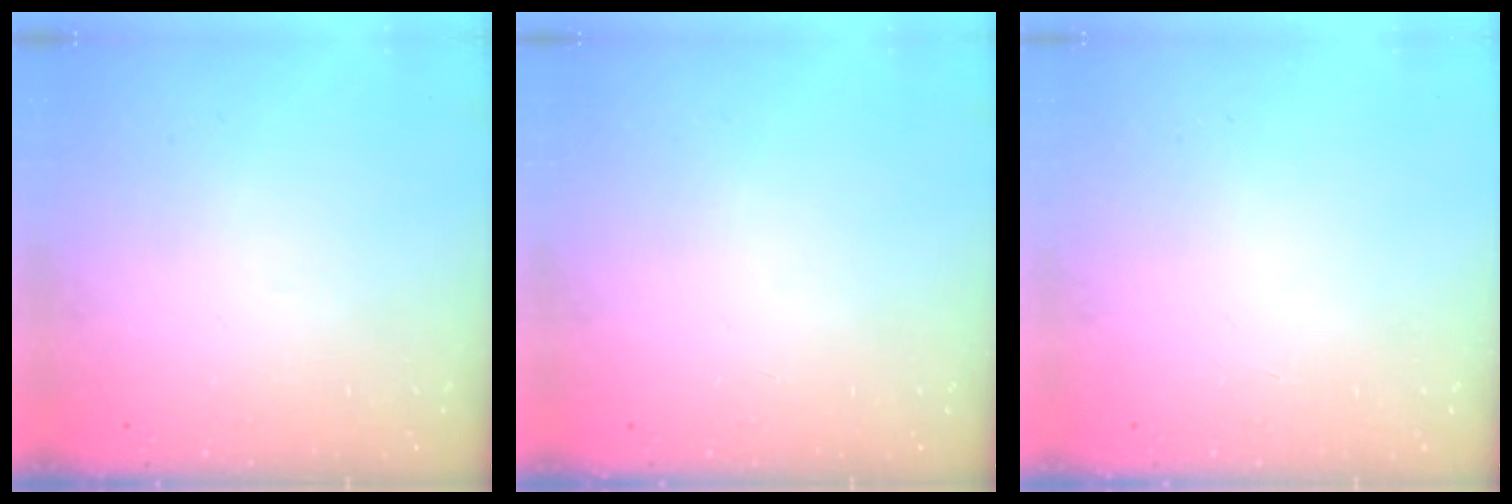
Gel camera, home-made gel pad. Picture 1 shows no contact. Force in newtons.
{"total": 0.0}
{"total": 0.0}